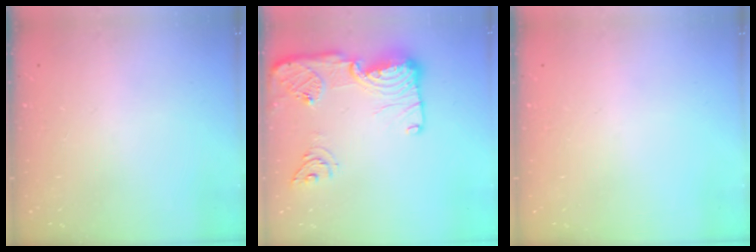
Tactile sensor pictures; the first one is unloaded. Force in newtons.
{"total": 18.5, "press": 18.4, "slide": 2.0}
{"total": 0.0}